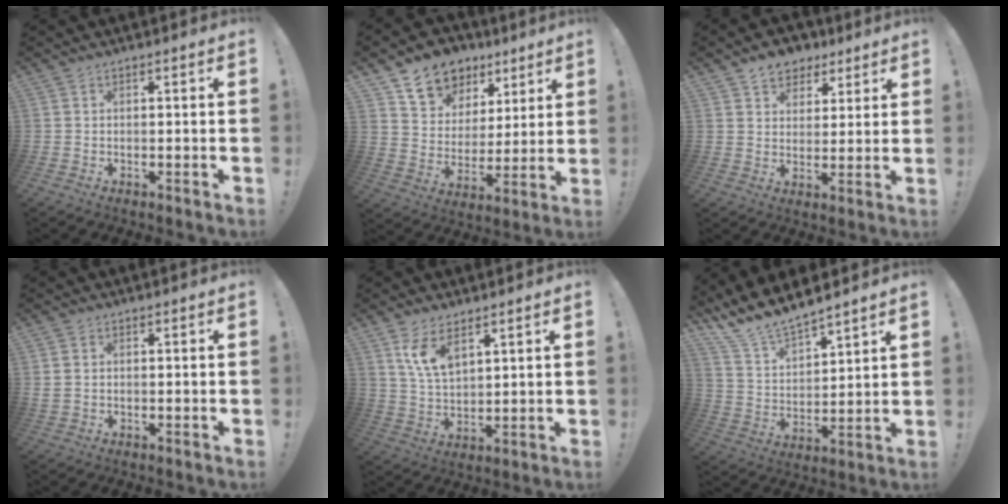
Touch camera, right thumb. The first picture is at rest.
{"total": 12.3, "force": [8.1, 8.8, 2.9], "torque": [-0.053, -0.052, 0.156]}
{"total": 7.6, "force": [5.0, 5.6, 1.1], "torque": [-0.007, -0.037, 0.097]}
{"total": 1.5, "force": [0.9, 1.2, 0.3], "torque": [0.002, 0.002, 0.017]}
{"total": 8.8, "force": [5.7, 3.9, 5.5], "torque": [-0.108, -0.023, 0.107]}
{"total": 10.8, "force": [10.4, 1.7, 2.1], "torque": [-0.079, -0.089, 0.193]}